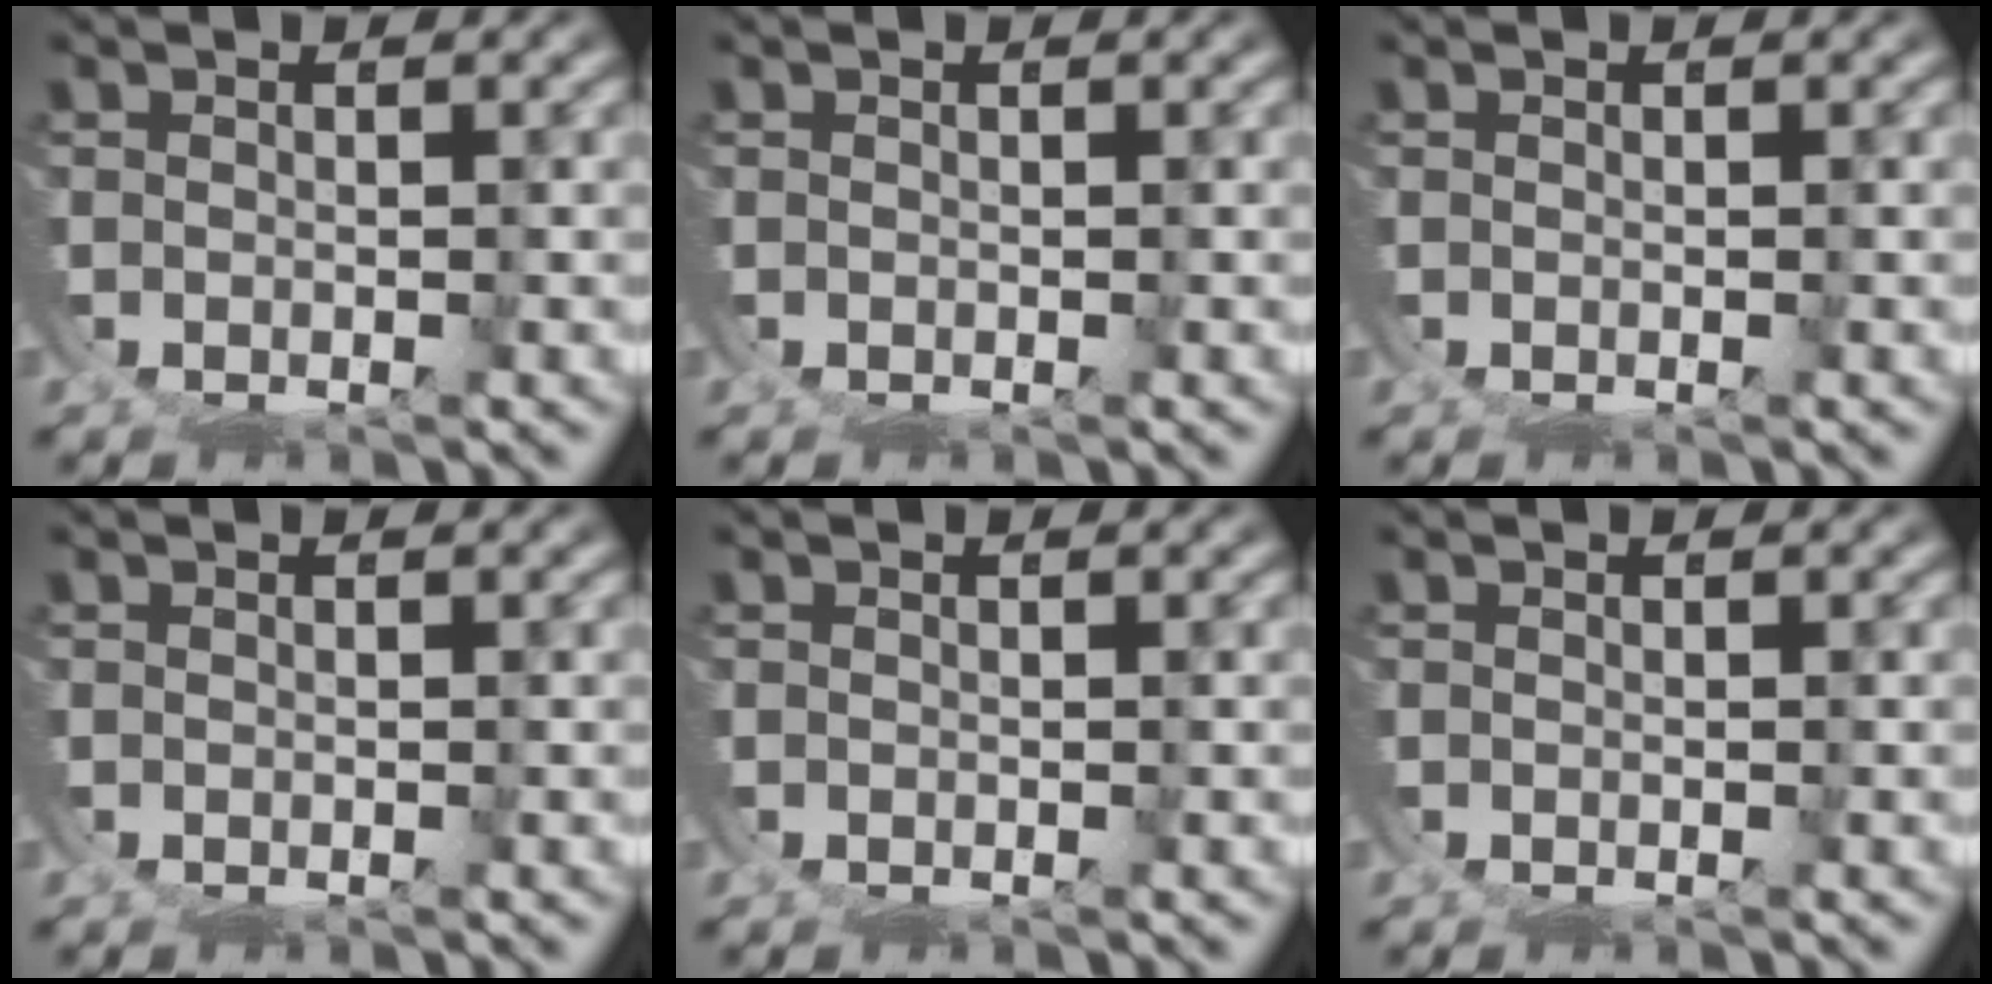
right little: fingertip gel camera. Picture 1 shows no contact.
{"total": 0.0}
{"total": 0.0}
{"total": 0.0}
{"total": 0.0}
{"total": 0.0}